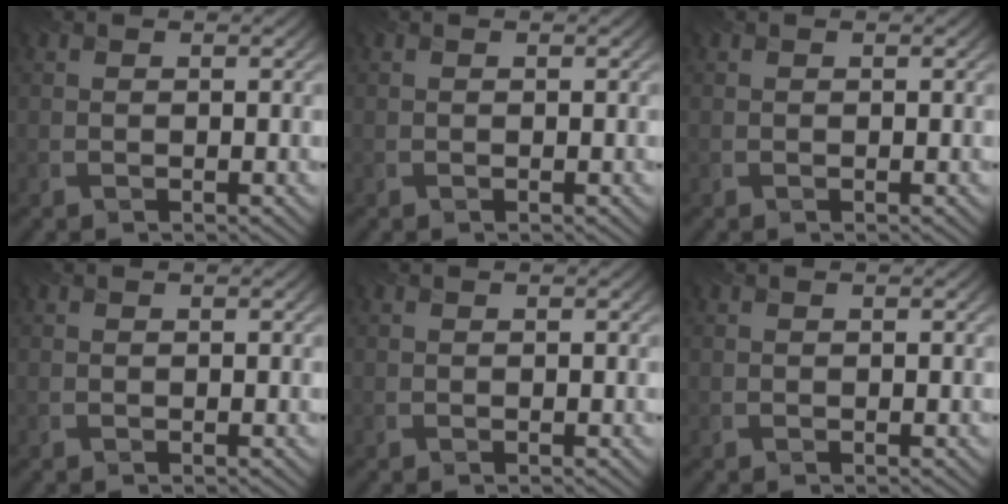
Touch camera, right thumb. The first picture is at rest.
{"total": 0.0}
{"total": 0.0}
{"total": 0.0}
{"total": 0.0}
{"total": 0.0}